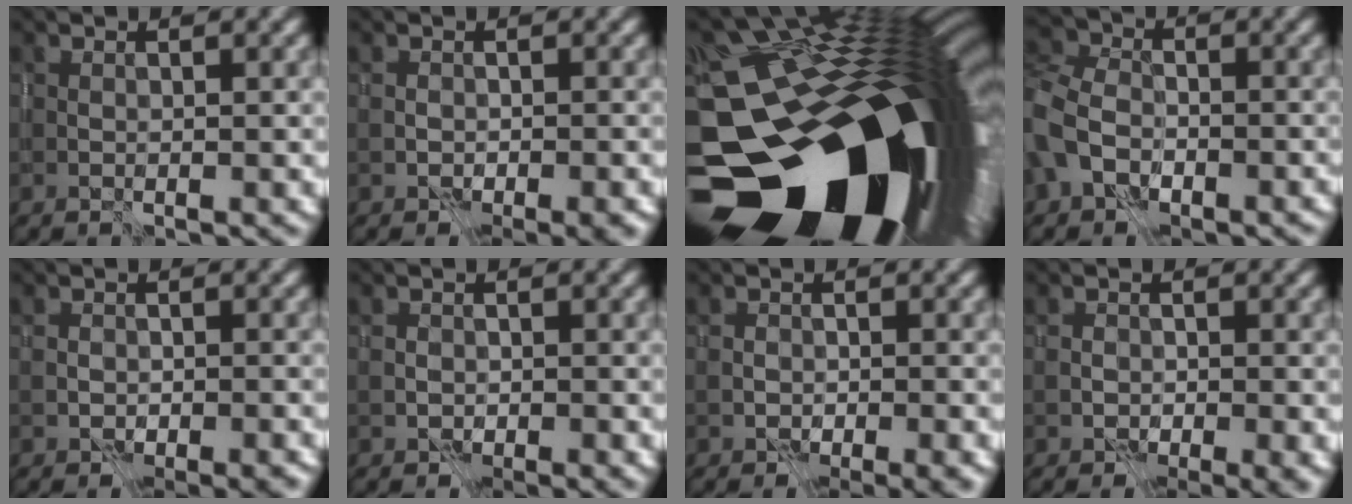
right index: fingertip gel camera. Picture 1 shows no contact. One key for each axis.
{"total": 2.2, "fx": -1.3, "fy": 1.1, "fz": 1.4, "tx": -0.019, "ty": -0.008, "tz": -0.012}
{"total": 22.8, "fx": -8.7, "fy": 15.0, "fz": 14.8, "tx": -0.230, "ty": -0.051, "tz": -0.113}
{"total": 7.2, "fx": -3.4, "fy": 5.1, "fz": 3.7, "tx": -0.086, "ty": -0.014, "tz": -0.074}
{"total": 2.1, "fx": -1.3, "fy": 1.1, "fz": 1.3, "tx": -0.018, "ty": -0.009, "tz": -0.012}
{"total": 0.7, "fx": -0.3, "fy": 0.5, "fz": 0.4, "tx": -0.013, "ty": -0.004, "tz": -0.002}
{"total": 2.5, "fx": -1.4, "fy": 1.3, "fz": 1.7, "tx": -0.025, "ty": -0.010, "tz": -0.017}
{"total": 2.8, "fx": -1.2, "fy": 1.6, "fz": 2.0, "tx": -0.026, "ty": -0.010, "tz": -0.015}